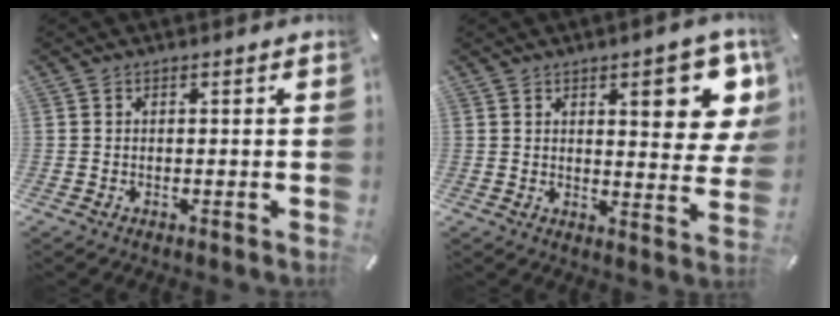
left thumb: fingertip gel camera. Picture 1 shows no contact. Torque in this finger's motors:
{"motor_torque": [2.56, 2.13, 0.52, -0.59, 0.13]}